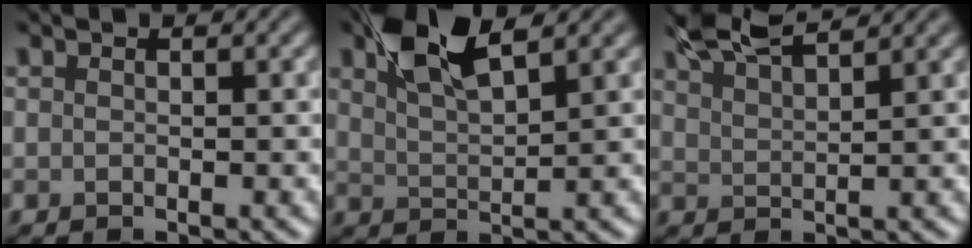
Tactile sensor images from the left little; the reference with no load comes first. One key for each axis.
{"total": 5.9, "fx": 3.6, "fy": 1.9, "fz": 4.2, "tx": -0.086, "ty": 0.013, "tz": 0.066}
{"total": 6.4, "fx": 5.5, "fy": 1.2, "fz": 3.1, "tx": -0.048, "ty": 0.022, "tz": 0.074}